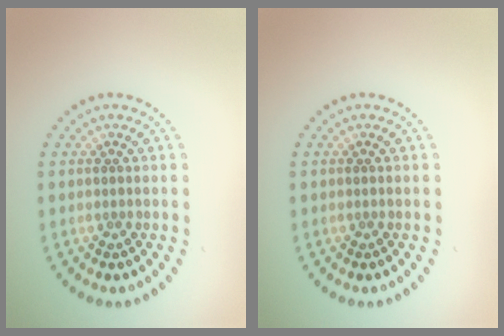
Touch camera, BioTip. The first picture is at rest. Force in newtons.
{"total": 0.0}